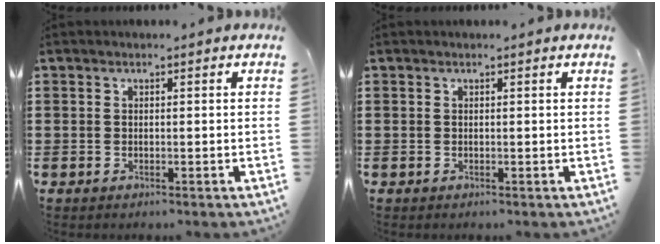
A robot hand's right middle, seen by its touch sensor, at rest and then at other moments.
{"total": 0.0}